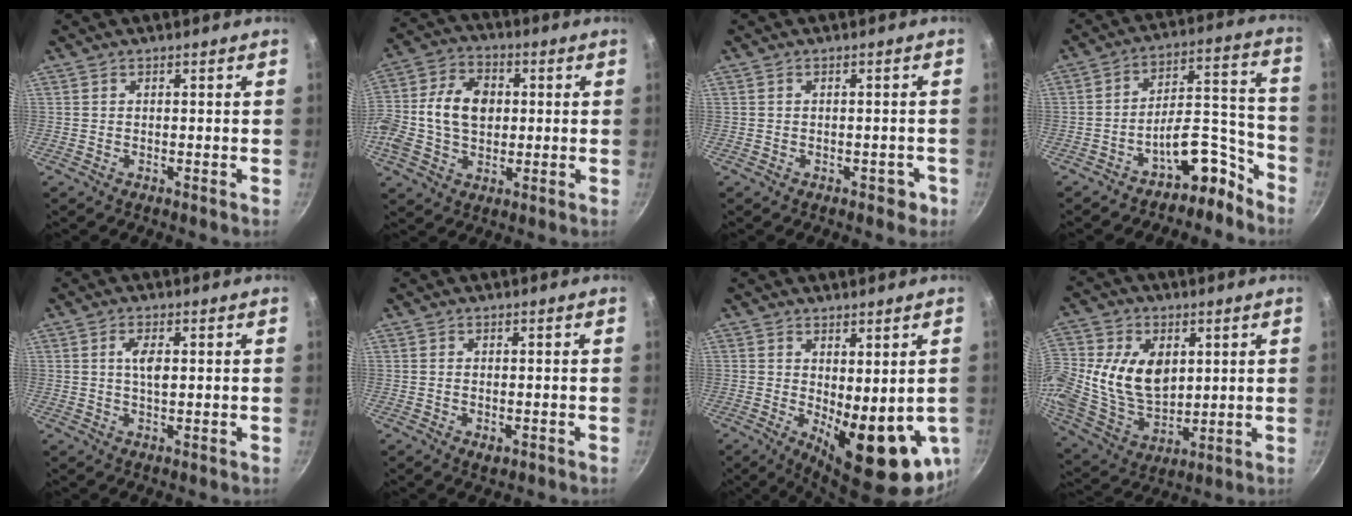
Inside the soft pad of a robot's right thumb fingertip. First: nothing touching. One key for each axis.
{"total": 15.4, "fx": 0.6, "fy": 11.0, "fz": 10.7, "tx": -0.194, "ty": 0.021, "tz": -0.004}
{"total": 2.4, "fx": -1.1, "fy": 1.7, "fz": 1.3, "tx": 0.004, "ty": 0.024, "tz": 0.001}
{"total": 11.7, "fx": -8.6, "fy": 5.5, "fz": 5.7, "tx": -0.025, "ty": 0.123, "tz": -0.127}
{"total": 3.8, "fx": 0.7, "fy": 1.6, "fz": 3.4, "tx": -0.059, "ty": 0.002, "tz": 0.014}
{"total": 2.0, "fx": -0.5, "fy": 1.2, "fz": 1.5, "tx": -0.023, "ty": -0.004, "tz": -0.007}
{"total": 14.1, "fx": -1.1, "fy": 5.5, "fz": 12.9, "tx": -0.150, "ty": -0.022, "tz": 0.003}
{"total": 16.2, "fx": 2.8, "fy": 11.6, "fz": 10.9, "tx": -0.197, "ty": -0.015, "tz": 0.058}